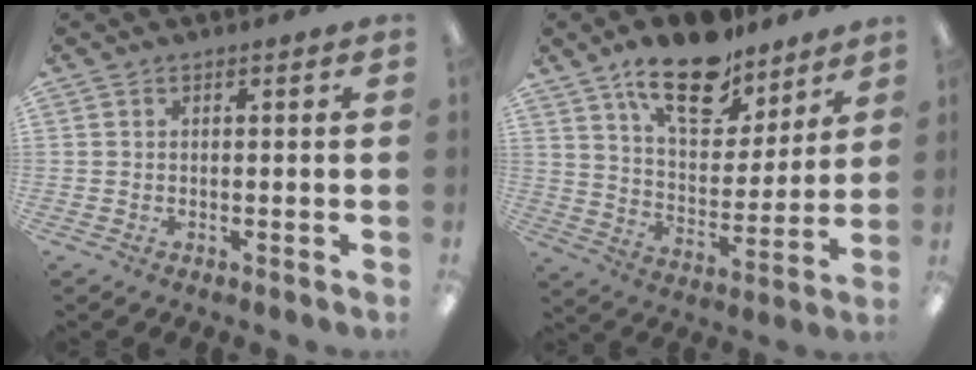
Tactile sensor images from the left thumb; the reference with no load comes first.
{"total": 17.8, "force": [12.8, 8.4, 9.2], "torque": [-0.145, -0.069, 0.222]}